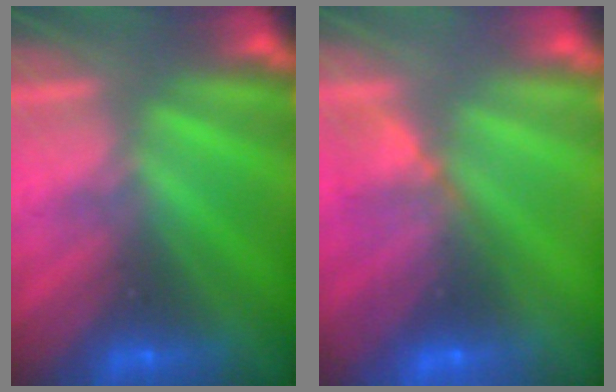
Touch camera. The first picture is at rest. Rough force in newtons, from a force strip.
{"total": 8.7}